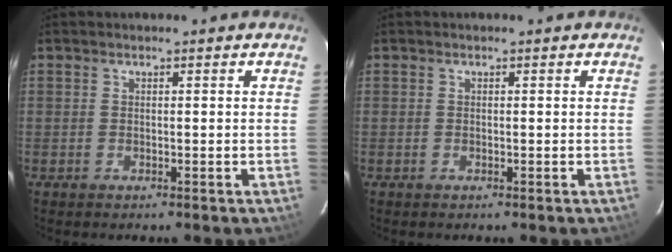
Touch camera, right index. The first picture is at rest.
{"total": 0.0}